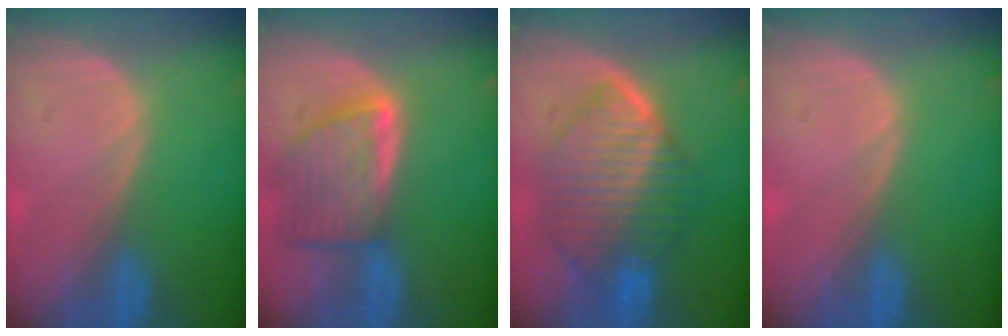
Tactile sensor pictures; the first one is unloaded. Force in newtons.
{"total": 8.1, "press": 7.4, "slide": 3.3}
{"total": 10.2, "press": 10.1, "slide": 1.1}
{"total": 0.0}